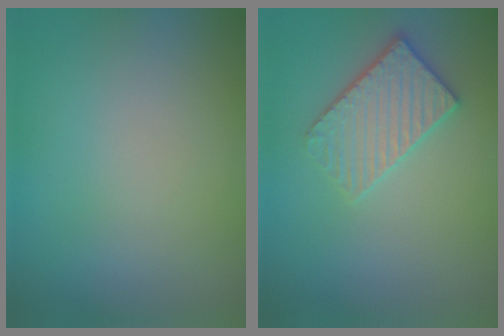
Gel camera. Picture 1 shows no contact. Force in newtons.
{"total": 3.3, "press": 3.1, "slide": 1.0}